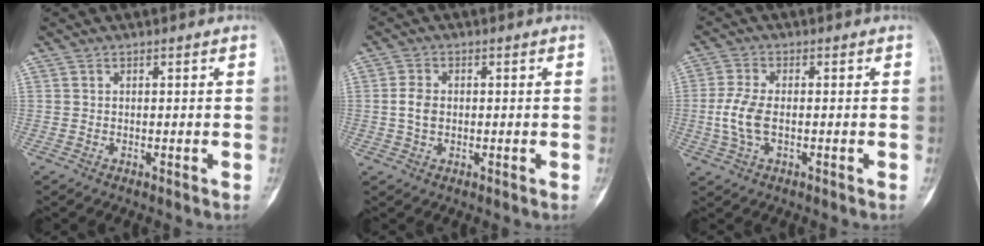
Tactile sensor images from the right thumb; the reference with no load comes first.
{"total": 3.3, "force": [-0.1, 2.3, 2.4], "torque": [-0.045, 0.005, -0.004]}
{"total": 6.1, "force": [-0.8, 3.1, 5.2], "torque": [-0.124, 0.005, -0.018]}